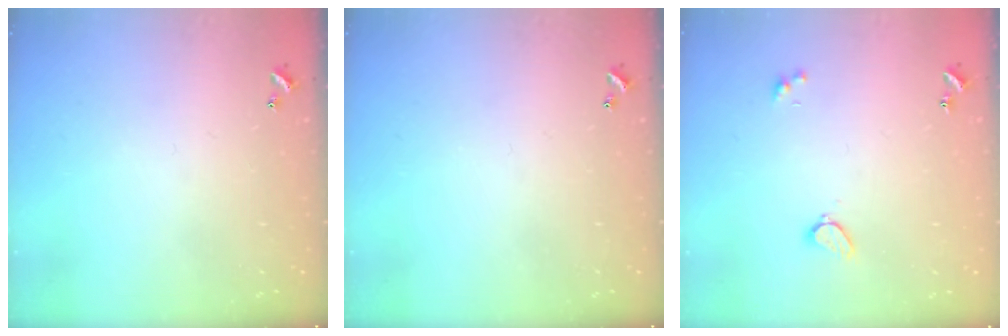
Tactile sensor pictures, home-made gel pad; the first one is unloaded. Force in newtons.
{"total": 0.0}
{"total": 1.9, "press": 1.9, "slide": 0.3}